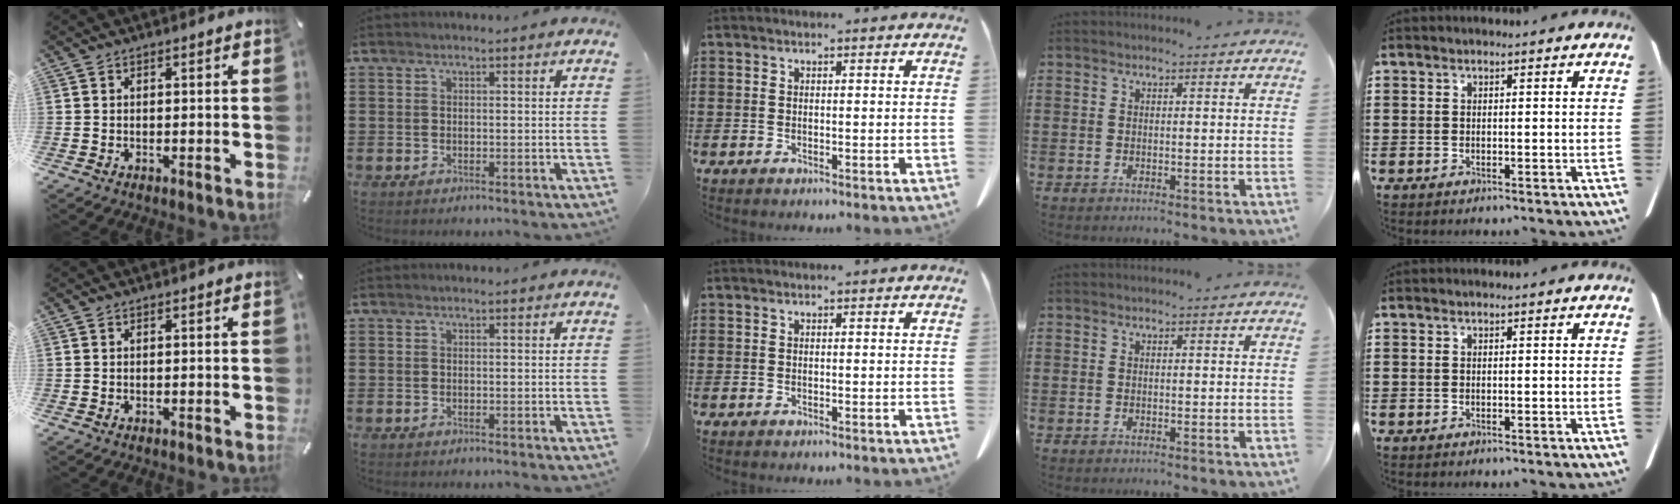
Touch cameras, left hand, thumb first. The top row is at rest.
{}